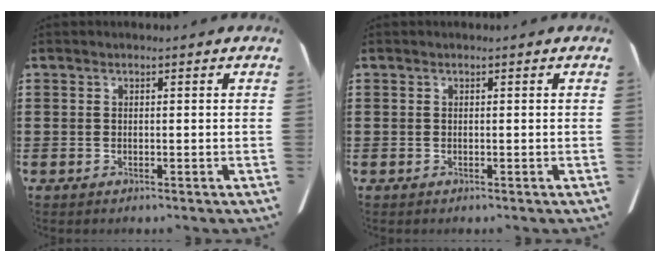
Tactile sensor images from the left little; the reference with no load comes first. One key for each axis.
{"total": 0.0}